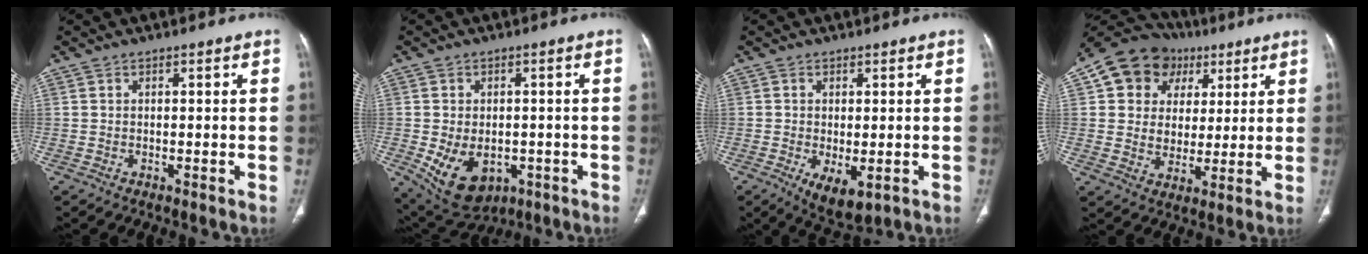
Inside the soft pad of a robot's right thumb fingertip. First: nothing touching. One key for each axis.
{"total": 11.2, "fx": -3.4, "fy": 7.8, "fz": 7.3, "tx": -0.108, "ty": 0.003, "tz": -0.029}
{"total": 6.3, "fx": -1.9, "fy": 2.9, "fz": 5.3, "tx": -0.086, "ty": -0.017, "tz": -0.018}
{"total": 15.0, "fx": 5.3, "fy": 12.9, "fz": 5.4, "tx": -0.058, "ty": 0.015, "tz": 0.094}